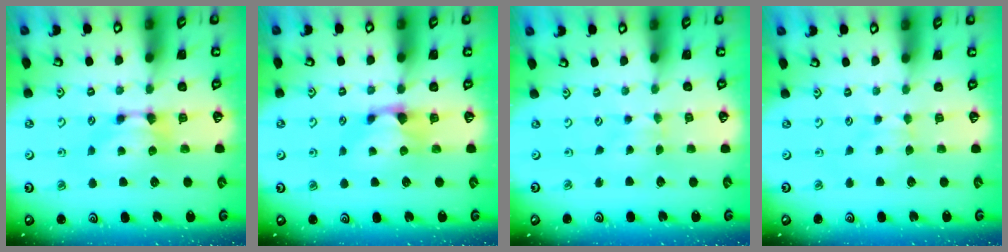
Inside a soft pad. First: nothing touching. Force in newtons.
{"total": 0.8, "press": 0.1, "slide": 0.8}
{"total": 2.0, "press": 2.0, "slide": 0.1}
{"total": 2.7, "press": 2.7, "slide": 0.4}